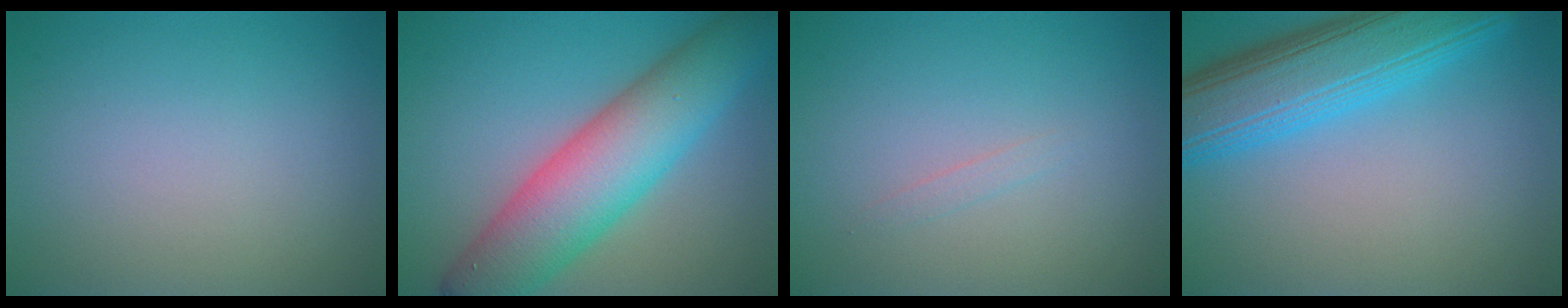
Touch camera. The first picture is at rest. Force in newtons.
{"total": 9.8, "press": 9.8, "slide": 0.1}
{"total": 0.6, "press": 0.6, "slide": 0.0}
{"total": 8.7, "press": 8.7, "slide": 0.2}